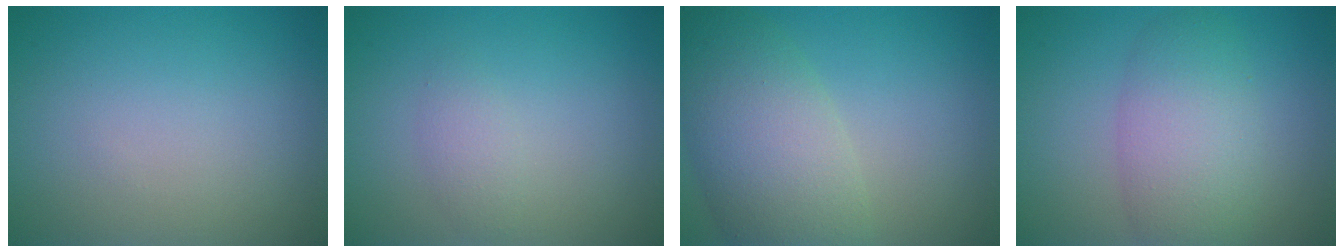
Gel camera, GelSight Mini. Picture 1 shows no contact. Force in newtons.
{"total": 1.3, "press": 1.3, "slide": 0.1}
{"total": 7.5, "press": 7.5, "slide": 0.6}
{"total": 5.4, "press": 5.4, "slide": 0.2}